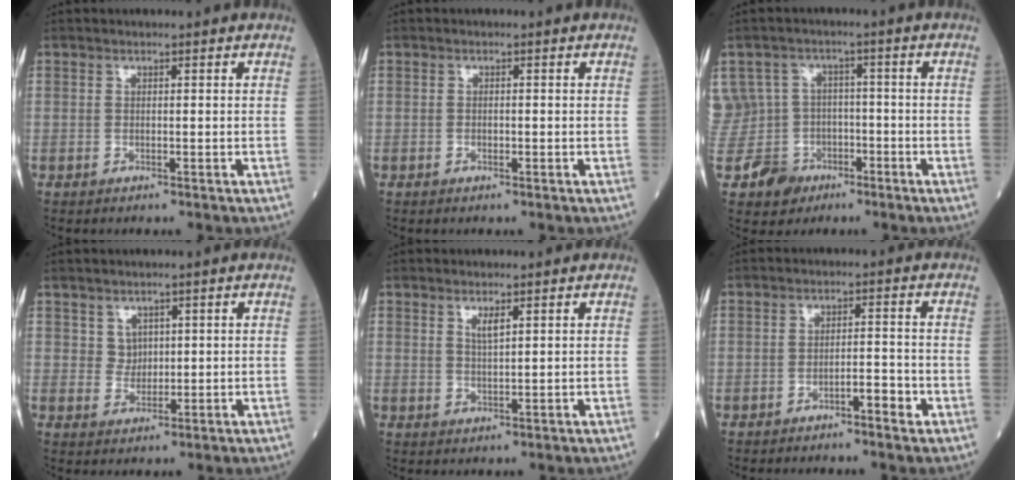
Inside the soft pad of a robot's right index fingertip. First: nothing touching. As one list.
[{"total": 0.7, "force": [-0.3, 0.3, 0.5], "torque": [-0.011, 0.001, -0.006]}, {"total": 8.4, "force": [-3.9, 7.4, 0.6], "torque": [-0.025, 0.022, -0.057]}, {"total": 2.3, "force": [1.0, 2.0, 0.6], "torque": [-0.008, 0.001, 0.018]}, {"total": 2.0, "force": [1.1, 0.2, 1.6], "torque": [-0.033, -0.003, 0.023]}, {"total": 3.1, "force": [-1.9, 0.6, 2.4], "torque": [-0.032, 0.005, -0.031]}]